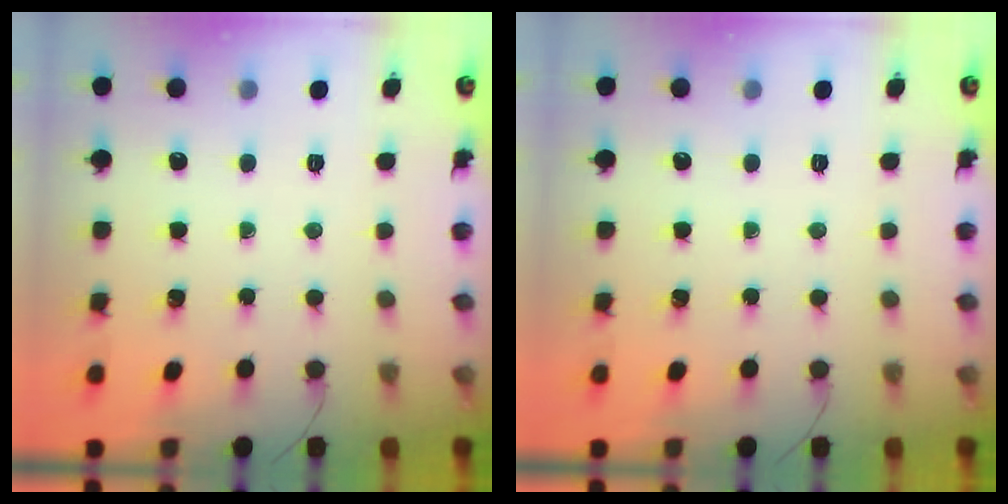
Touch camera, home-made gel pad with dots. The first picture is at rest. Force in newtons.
{"total": 0.0}